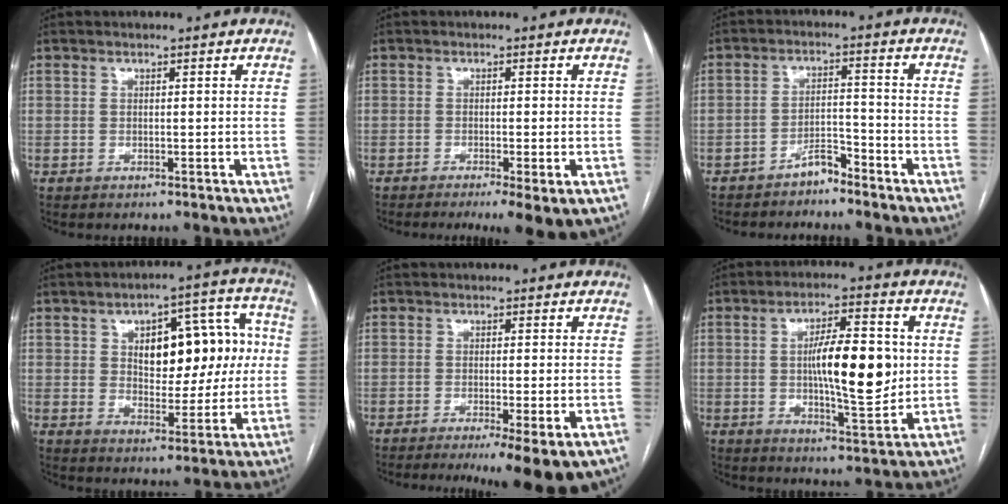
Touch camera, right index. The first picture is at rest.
{"total": 5.9, "force": [-3.4, 0.7, 4.8], "torque": [-0.063, -0.016, -0.050]}
{"total": 3.8, "force": [-3.4, 1.0, 1.6], "torque": [-0.025, 0.002, -0.060]}
{"total": 13.9, "force": [2.2, 6.6, 12.0], "torque": [-0.155, 0.041, 0.043]}
{"total": 9.3, "force": [-5.9, 1.0, 7.1], "torque": [-0.089, -0.016, -0.088]}
{"total": 12.5, "force": [0.6, 3.1, 12.1], "torque": [-0.199, 0.005, 0.011]}